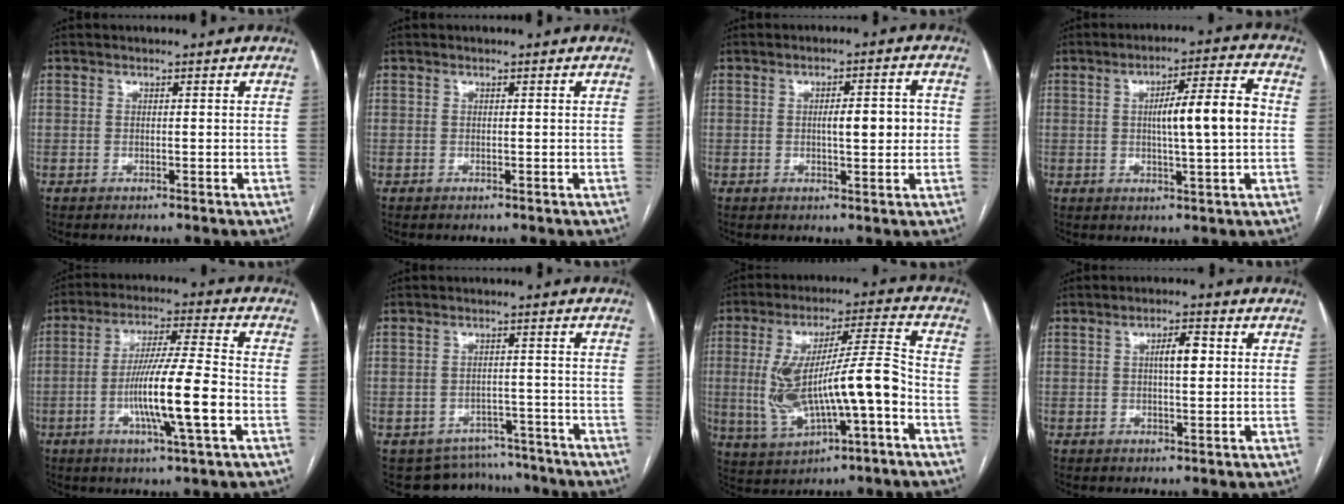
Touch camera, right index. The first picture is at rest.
{"total": 0.0}
{"total": 5.7, "force": [0.1, 1.5, 5.5], "torque": [-0.082, 0.009, 0.004]}
{"total": 10.0, "force": [0.4, 0.8, 9.9], "torque": [-0.156, 0.015, 0.006]}
{"total": 13.3, "force": [-3.5, 0.2, 12.8], "torque": [-0.232, -0.006, -0.065]}
{"total": 8.2, "force": [-7.2, 4.0, -0.3], "torque": [0.011, 0.022, -0.088]}
{"total": 16.1, "force": [-3.0, 2.8, 15.6], "torque": [-0.298, 0.017, -0.039]}
{"total": 4.2, "force": [0.8, 1.1, 3.9], "torque": [-0.066, 0.008, 0.012]}